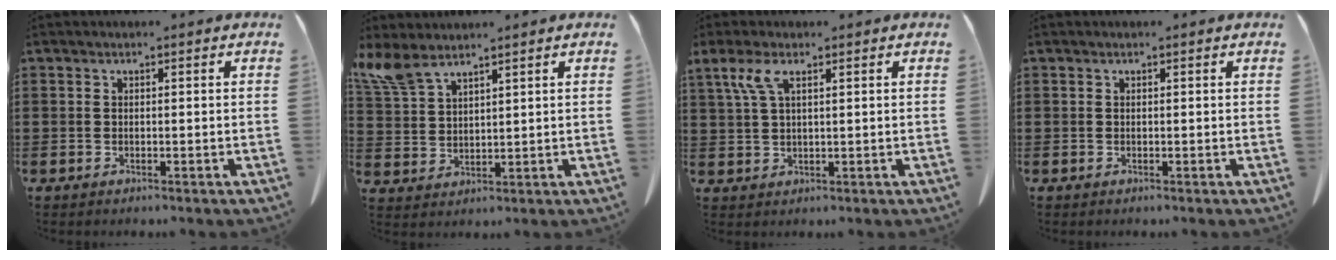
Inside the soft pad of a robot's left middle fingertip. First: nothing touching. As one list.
[{"total": 5.3, "force": [4.3, 1.3, 2.8], "torque": [-0.077, -0.011, 0.078]}, {"total": 4.2, "force": [2.3, 1.3, 3.3], "torque": [-0.080, 0.004, 0.038]}, {"total": 0.0}]